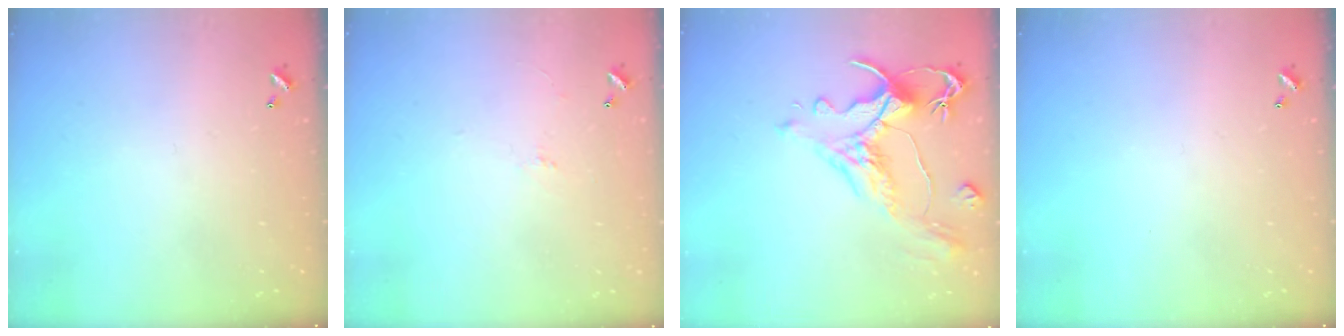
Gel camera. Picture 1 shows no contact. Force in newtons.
{"total": 1.7, "press": 1.5, "slide": 0.8}
{"total": 1.5, "press": 0.3, "slide": 1.5}
{"total": 0.0}